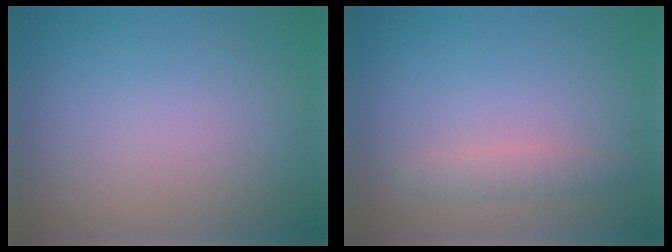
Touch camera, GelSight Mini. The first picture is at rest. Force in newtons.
{"total": 1.6, "press": 1.6, "slide": 0.0}